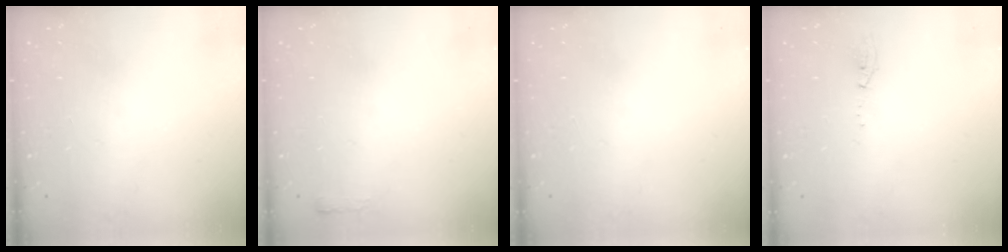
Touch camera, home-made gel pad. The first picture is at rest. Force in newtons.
{"total": 2.4, "press": 2.4, "slide": 0.4}
{"total": 0.0}
{"total": 15.0, "press": 4.8, "slide": 14.3}